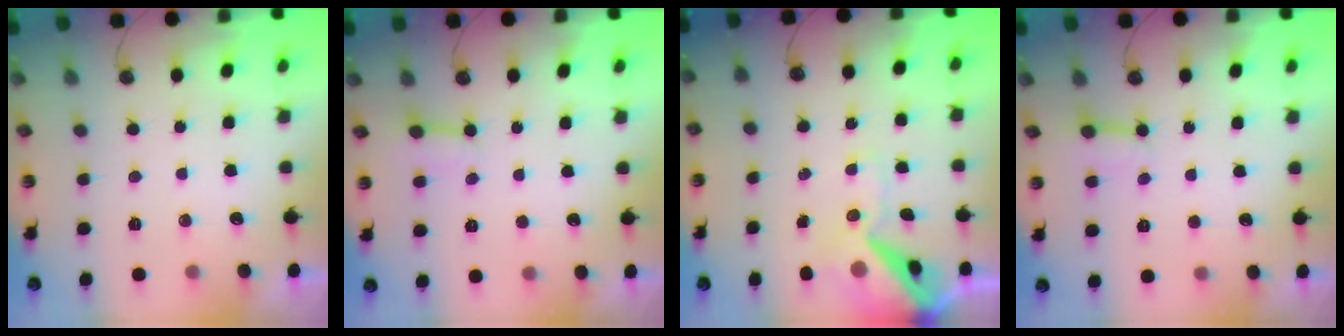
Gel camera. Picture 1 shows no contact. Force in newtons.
{"total": 3.1, "press": 3.1, "slide": 0.7}
{"total": 13.7, "press": 13.5, "slide": 2.0}
{"total": 3.7, "press": 3.6, "slide": 0.4}